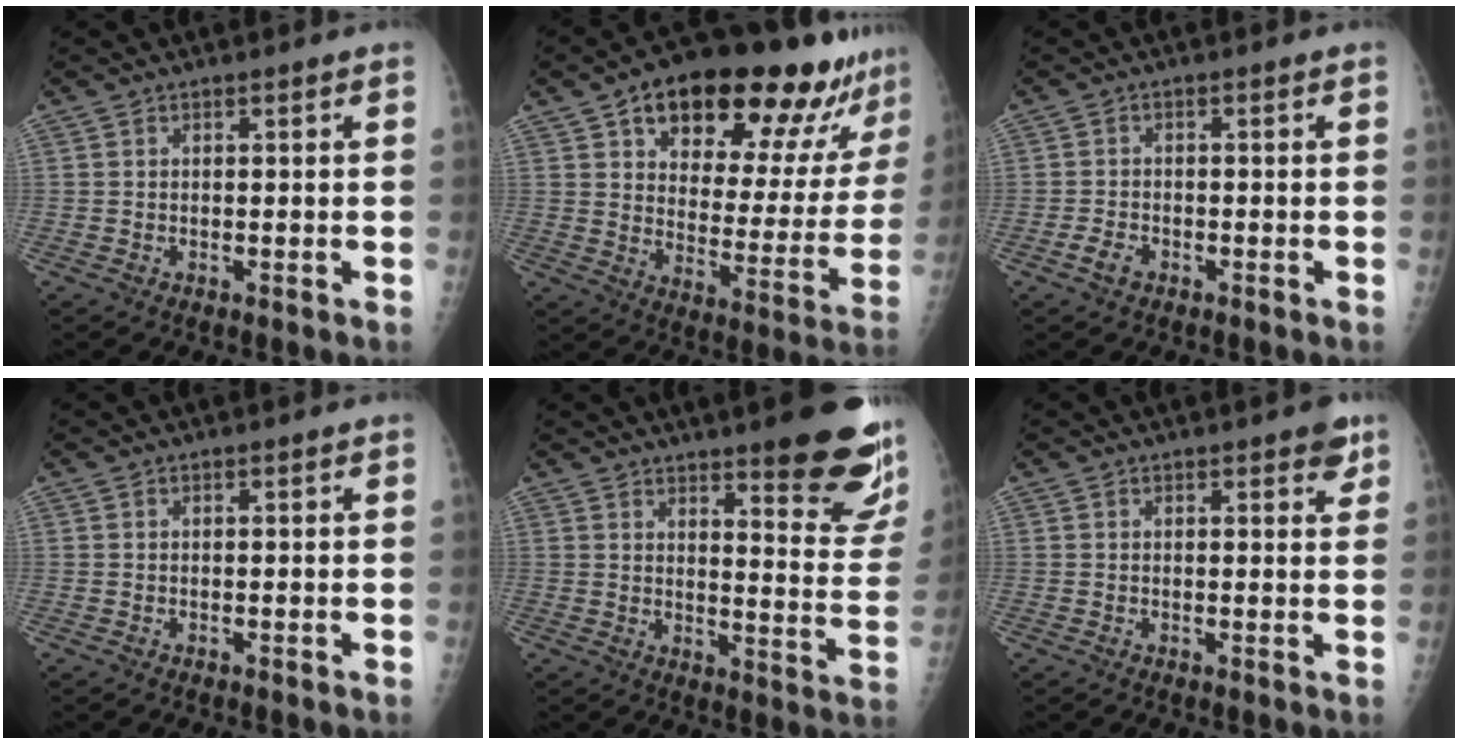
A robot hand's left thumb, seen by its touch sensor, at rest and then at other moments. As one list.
[{"total": 26.3, "force": [17.3, 10.2, 17.0], "torque": [-0.201, -0.046, 0.244]}, {"total": 2.5, "force": [-1.4, 1.5, 1.4], "torque": [-0.027, 0.005, -0.025]}, {"total": 0.0}, {"total": 17.8, "force": [12.4, 3.7, 12.2], "torque": [-0.121, -0.092, 0.155]}, {"total": 3.2, "force": [2.0, 1.3, 2.1], "torque": [-0.010, -0.007, 0.020]}]